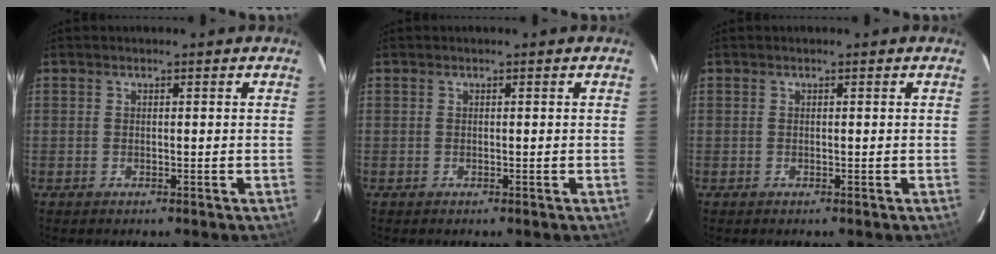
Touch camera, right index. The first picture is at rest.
{"total": 0.0}
{"total": 0.0}